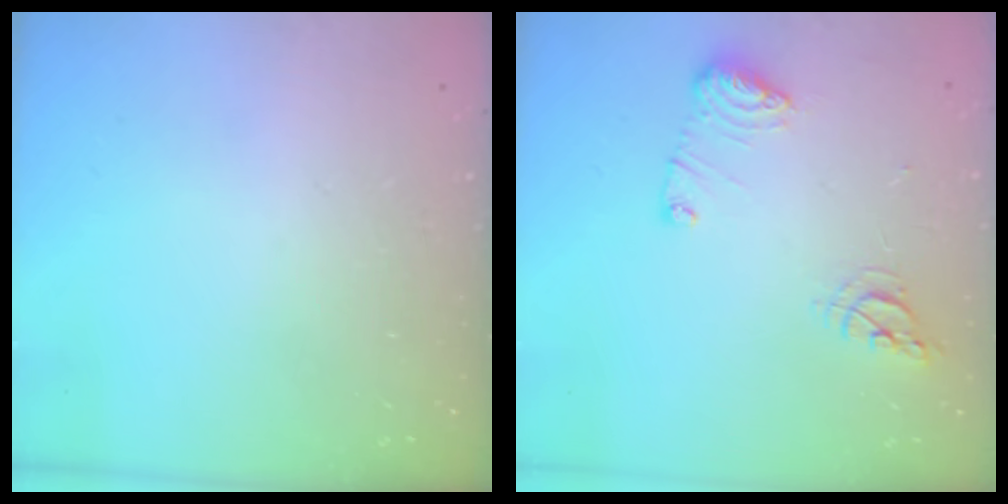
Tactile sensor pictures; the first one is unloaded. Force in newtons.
{"total": 10.5, "press": 10.5, "slide": 1.0}